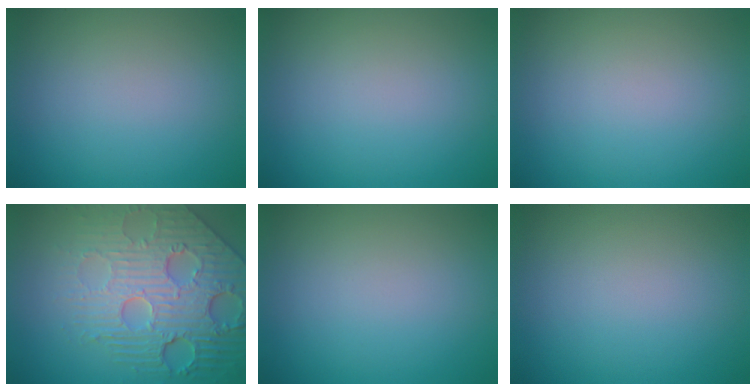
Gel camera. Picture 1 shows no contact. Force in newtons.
{"total": 0.0}
{"total": 0.0}
{"total": 8.4, "press": 5.9, "slide": 5.9}
{"total": 0.0}
{"total": 0.0}